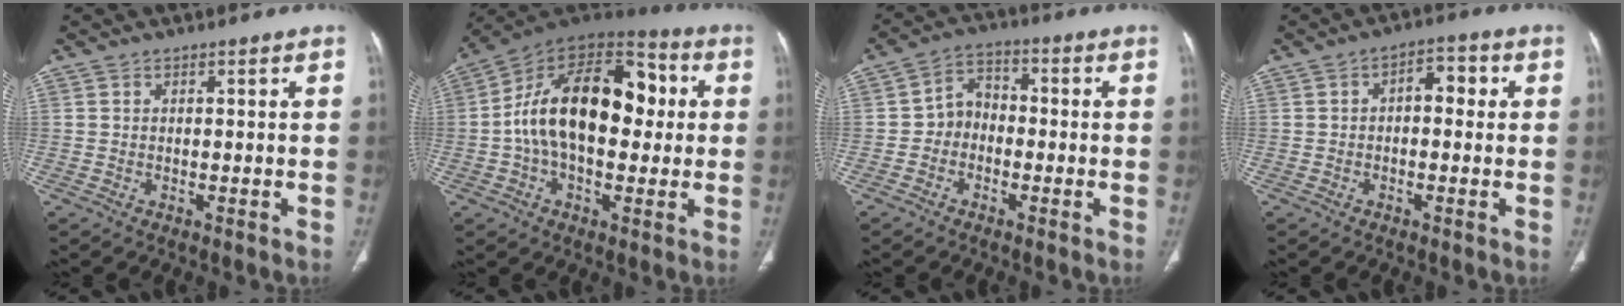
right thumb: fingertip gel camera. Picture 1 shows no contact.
{"total": 22.6, "force": [1.6, 13.4, 18.1], "torque": [-0.281, 0.040, 0.018]}
{"total": 5.6, "force": [-1.4, 4.6, 2.9], "torque": [-0.027, 0.028, -0.039]}
{"total": 5.0, "force": [0.4, 2.9, 4.0], "torque": [-0.038, 0.018, -0.003]}